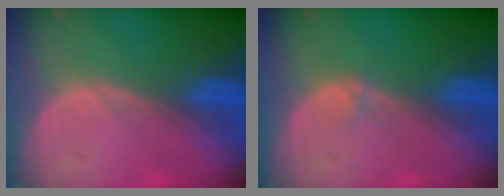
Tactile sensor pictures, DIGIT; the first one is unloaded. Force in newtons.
{"total": 0.5, "press": 0.5, "slide": 0.1}